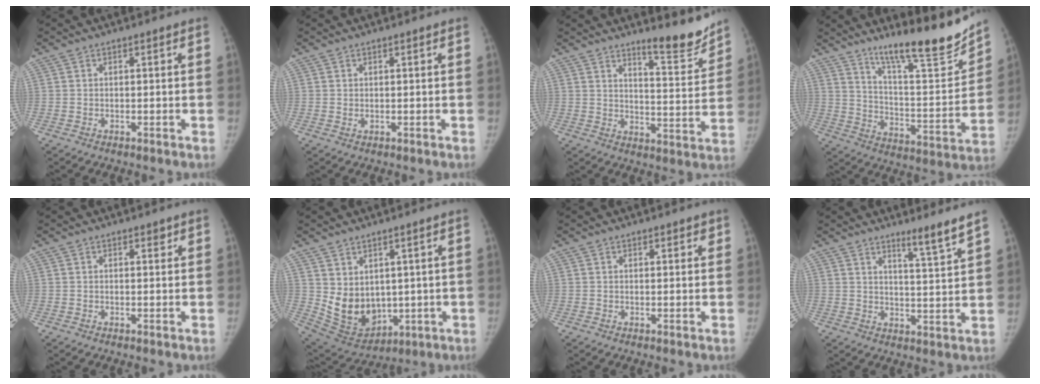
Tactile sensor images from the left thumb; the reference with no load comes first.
{"total": 0.9, "force": [0.4, 0.3, 0.7], "torque": [-0.015, -0.002, 0.010]}
{"total": 10.3, "force": [8.9, 1.5, 5.0], "torque": [-0.048, -0.078, 0.134]}
{"total": 19.6, "force": [15.7, 2.7, 11.3], "torque": [-0.135, -0.112, 0.254]}
{"total": 0.9, "force": [0.6, 0.4, 0.4], "torque": [-0.001, -0.004, 0.007]}
{"total": 10.7, "force": [1.4, 7.9, 7.0], "torque": [-0.092, -0.021, 0.062]}
{"total": 1.4, "force": [1.0, 0.7, 0.7], "torque": [0.000, -0.004, 0.011]}
{"total": 6.0, "force": [4.8, -0.5, 3.6], "torque": [-0.053, -0.050, 0.077]}